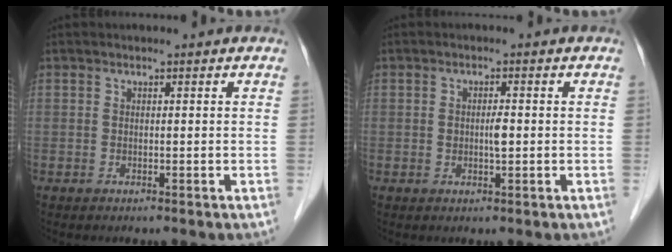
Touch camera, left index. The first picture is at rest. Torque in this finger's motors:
{"motor_torque": [0.18, 0.15, 0.01, 0.04]}